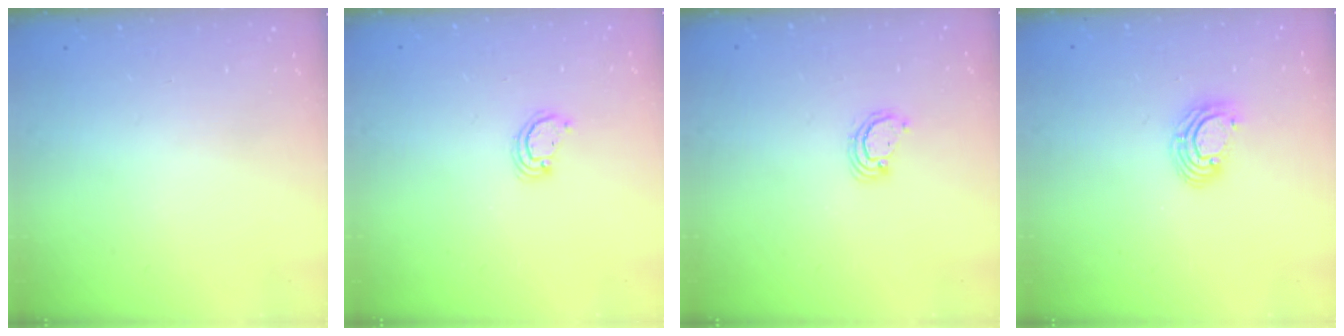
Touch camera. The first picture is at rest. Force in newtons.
{"total": 2.6, "press": 2.6, "slide": 0.3}
{"total": 2.9, "press": 2.9, "slide": 0.3}
{"total": 5.3, "press": 5.3, "slide": 0.4}